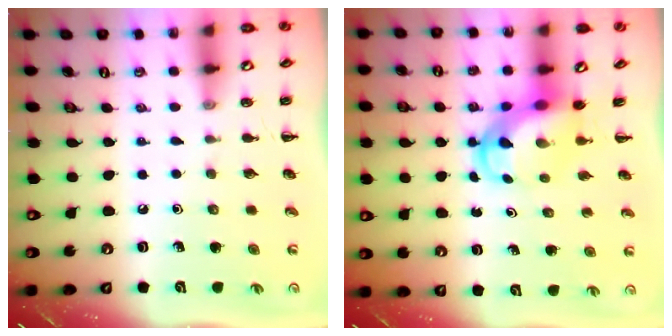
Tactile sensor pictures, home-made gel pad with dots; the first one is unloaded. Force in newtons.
{"total": 5.5, "press": 5.5, "slide": 0.5}